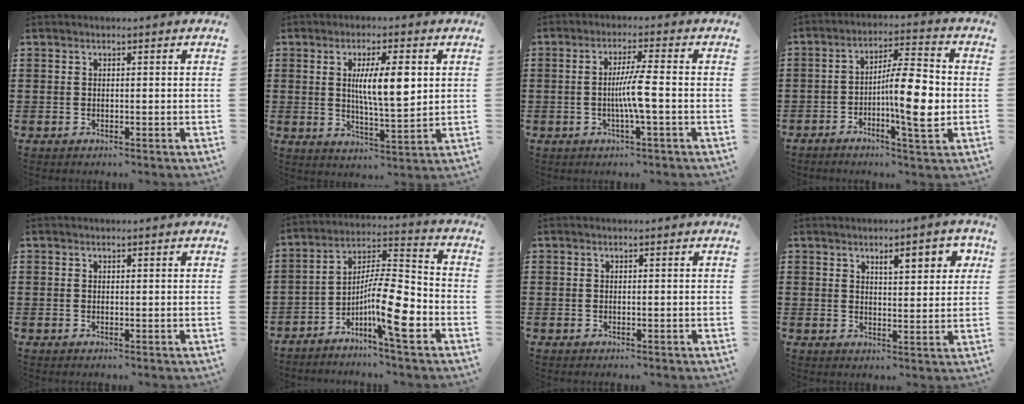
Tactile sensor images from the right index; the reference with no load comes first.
{"total": 9.0, "force": [2.2, 2.2, 8.4], "torque": [-0.148, -0.001, 0.031]}
{"total": 5.0, "force": [-0.9, -0.4, 5.0], "torque": [-0.088, -0.008, -0.020]}
{"total": 10.2, "force": [-1.2, 2.0, 9.9], "torque": [-0.153, -0.004, -0.021]}
{"total": 0.0}
{"total": 11.2, "force": [-4.7, 1.9, 10.0], "torque": [-0.179, -0.005, -0.086]}
{"total": 0.0}
{"total": 5.0, "force": [2.5, 1.6, 4.0], "torque": [-0.054, -0.005, 0.033]}